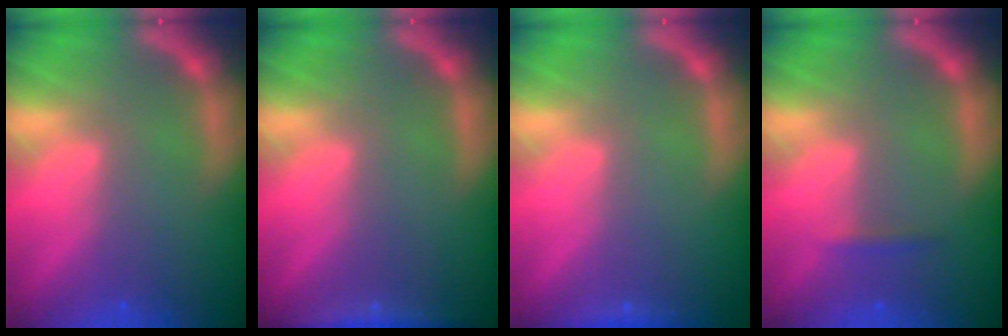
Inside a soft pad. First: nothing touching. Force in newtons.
{"total": 3.0}
{"total": 0.9}
{"total": 0.9}